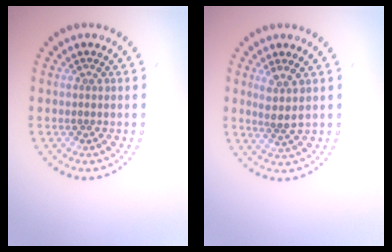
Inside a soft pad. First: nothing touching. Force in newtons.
{"total": 2.1, "press": 1.5, "slide": 1.4}